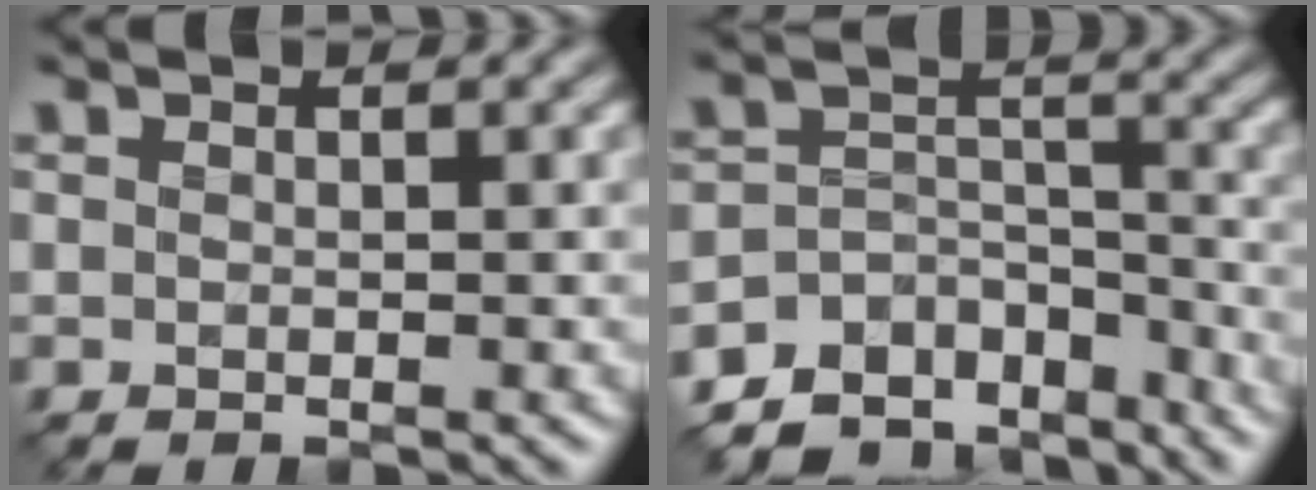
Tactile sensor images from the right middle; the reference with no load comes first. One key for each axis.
{"total": 8.9, "fx": -7.6, "fy": 4.1, "fz": 2.4, "tx": -0.034, "ty": 0.003, "tz": -0.110}